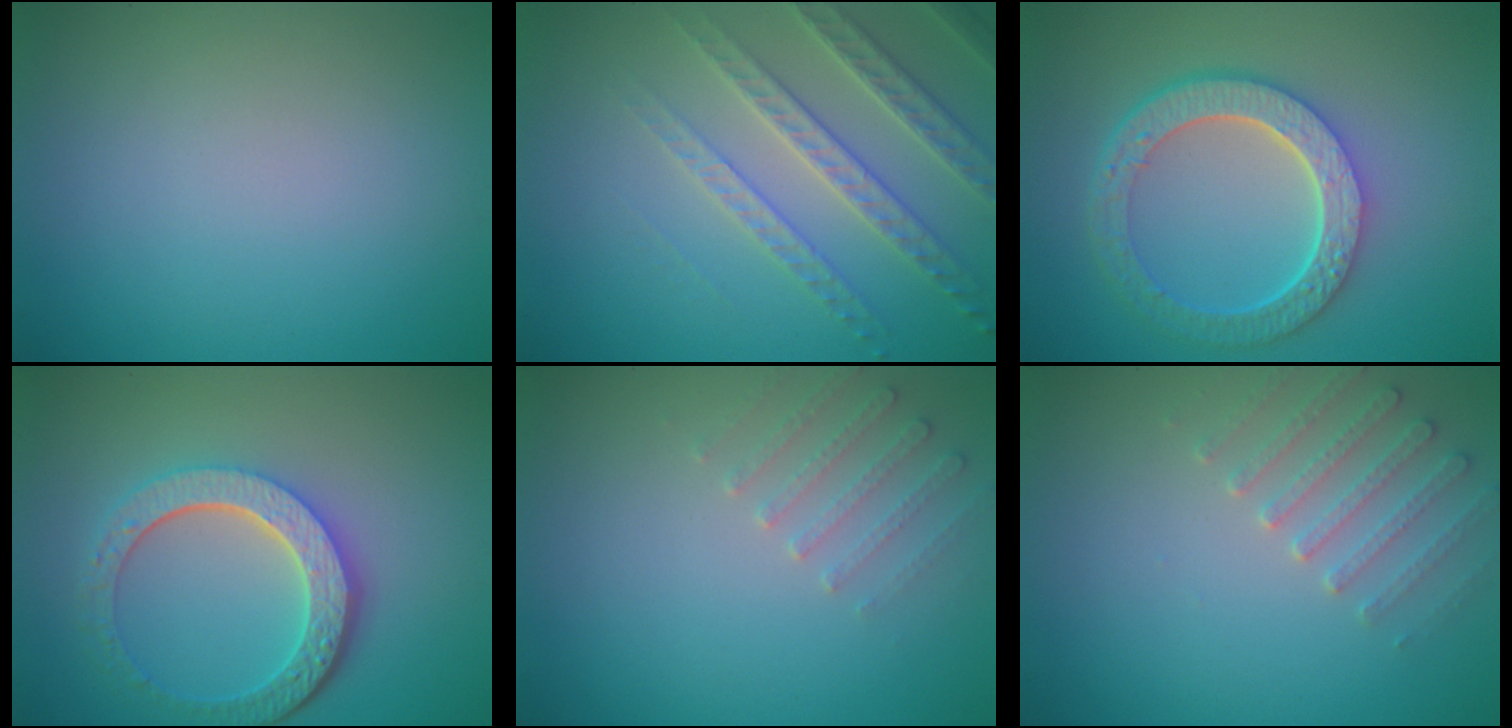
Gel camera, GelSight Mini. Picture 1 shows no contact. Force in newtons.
{"total": 4.1, "press": 3.9, "slide": 1.3}
{"total": 6.3, "press": 4.7, "slide": 4.2}
{"total": 6.0, "press": 4.5, "slide": 4.0}
{"total": 1.9, "press": 1.8, "slide": 0.6}
{"total": 2.6, "press": 2.6, "slide": 0.6}